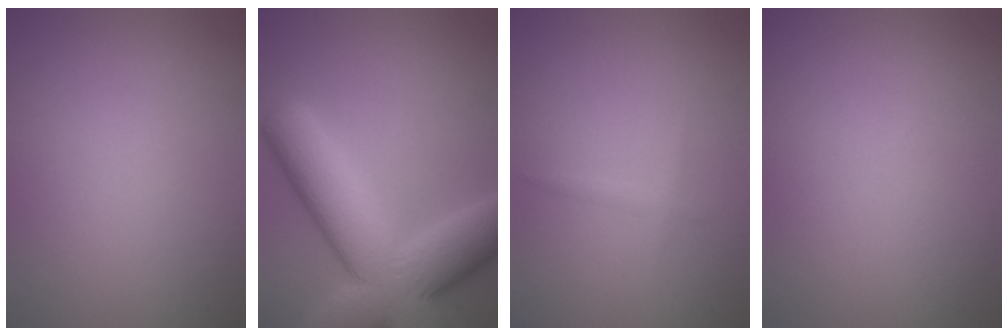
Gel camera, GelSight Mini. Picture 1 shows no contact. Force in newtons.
{"total": 11.9, "press": 11.9, "slide": 0.8}
{"total": 0.8, "press": 0.8, "slide": 0.0}
{"total": 0.0}